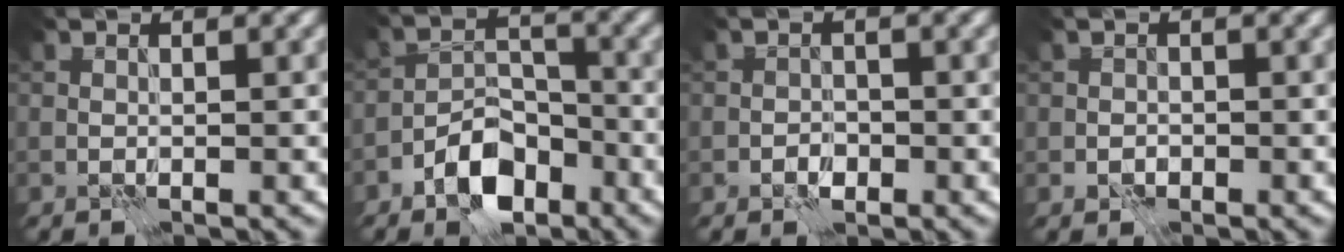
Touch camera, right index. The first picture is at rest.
{"total": 5.9, "force": [-3.7, 3.2, 3.3], "torque": [-0.049, 0.004, -0.071]}
{"total": 1.4, "force": [-0.7, 1.0, 0.6], "torque": [-0.006, 0.002, -0.015]}
{"total": 1.2, "force": [-0.4, 1.1, 0.3], "torque": [-0.001, -0.003, -0.009]}